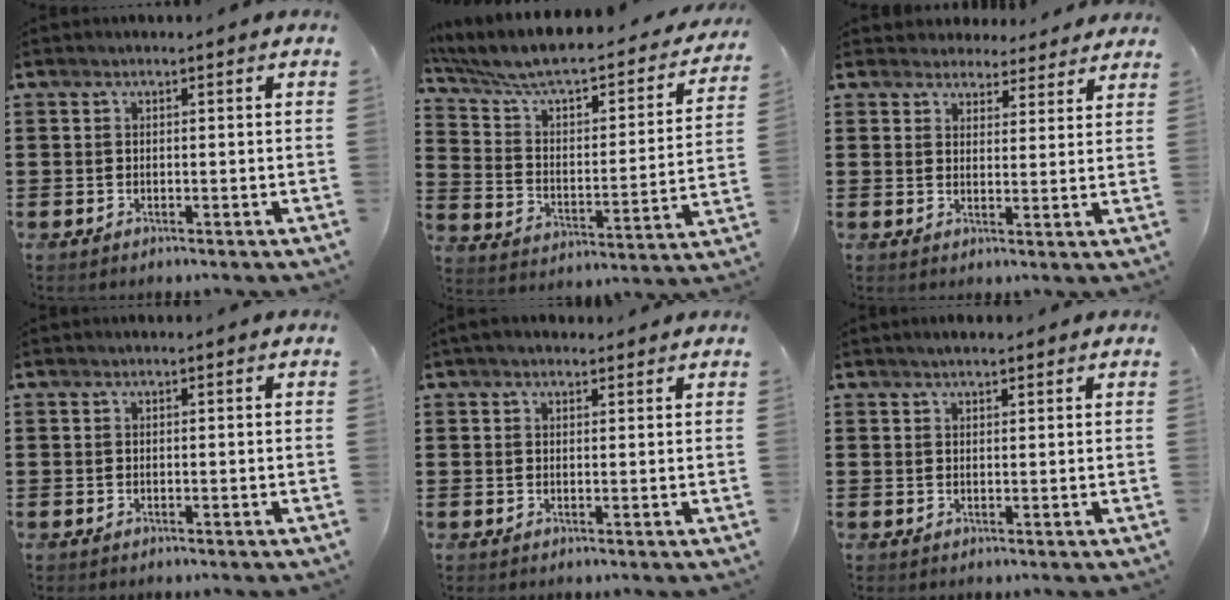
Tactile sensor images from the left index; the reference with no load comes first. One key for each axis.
{"total": 6.1, "fx": 5.0, "fy": 1.4, "fz": 3.2, "tx": -0.087, "ty": -0.046, "tz": 0.079}
{"total": 3.8, "fx": 3.6, "fy": 1.2, "fz": 0.2, "tx": -0.019, "ty": -0.006, "tz": 0.068}
{"total": 0.0}
{"total": 1.7, "fx": 1.4, "fy": 0.7, "fz": 0.6, "tx": -0.015, "ty": 0.007, "tz": 0.027}
{"total": 1.5, "fx": 1.3, "fy": 0.4, "fz": 0.5, "tx": -0.011, "ty": 0.005, "tz": 0.024}